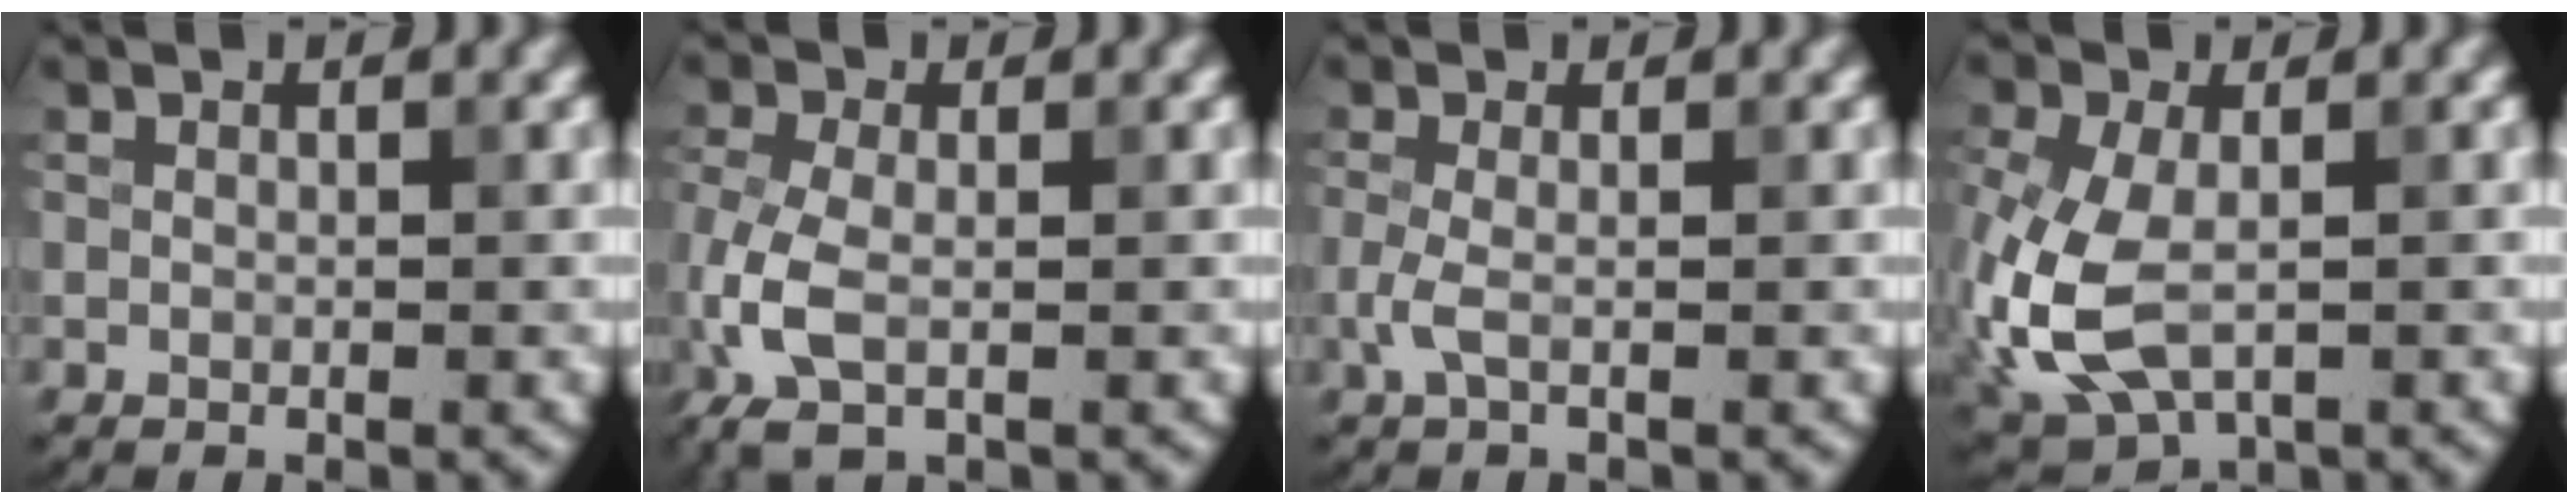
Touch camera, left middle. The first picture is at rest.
{"total": 4.5, "force": [-1.3, 2.2, 3.7], "torque": [-0.104, -0.007, -0.029]}
{"total": 1.6, "force": [-0.3, 0.4, 1.5], "torque": [-0.037, -0.002, -0.010]}
{"total": 8.8, "force": [-1.7, 5.3, 6.8], "torque": [-0.177, -0.016, -0.036]}